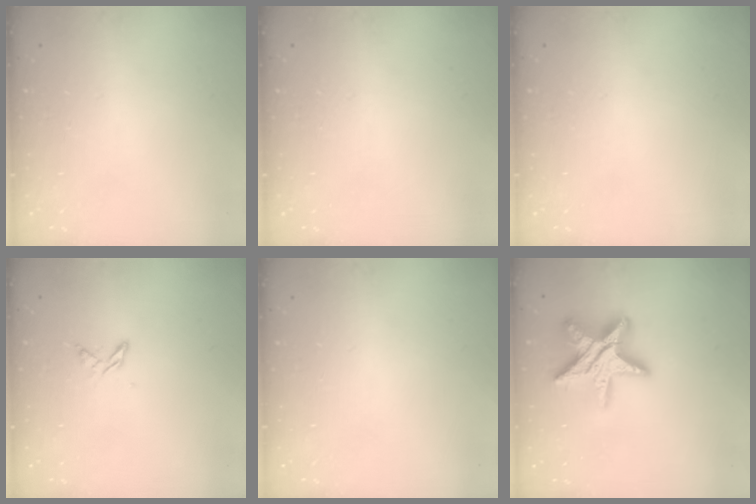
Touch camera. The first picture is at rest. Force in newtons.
{"total": 0.0}
{"total": 0.0}
{"total": 4.7, "press": 4.7, "slide": 0.5}
{"total": 0.0}
{"total": 17.7, "press": 17.6, "slide": 1.2}